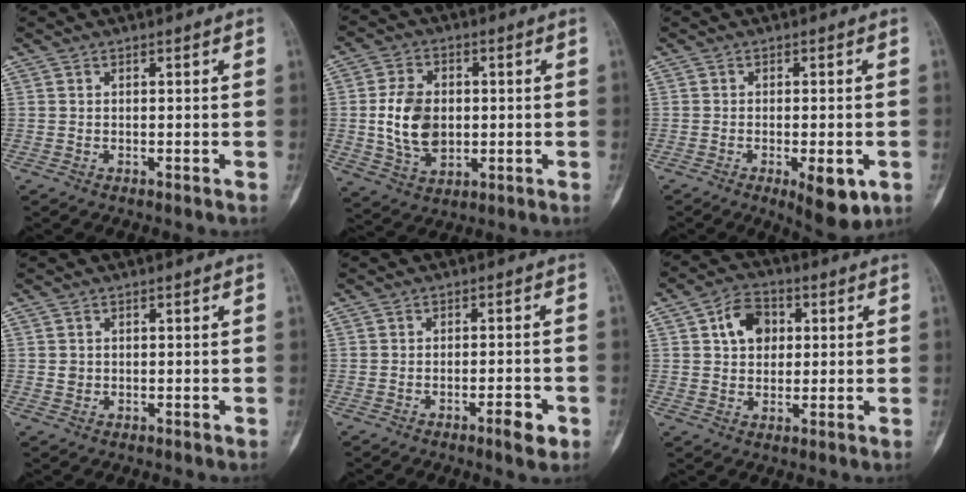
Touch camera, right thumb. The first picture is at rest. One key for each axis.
{"total": 10.9, "fx": 0.0, "fy": 7.7, "fz": 7.7, "tx": -0.124, "ty": -0.001, "tz": 0.004}
{"total": 7.8, "fx": -2.8, "fy": 2.8, "fz": 6.7, "tx": -0.081, "ty": -0.005, "tz": -0.031}
{"total": 1.1, "fx": 0.1, "fy": 1.0, "fz": 0.4, "tx": -0.004, "ty": 0.002, "tz": 0.004}
{"total": 4.0, "fx": -2.1, "fy": 1.0, "fz": 3.3, "tx": -0.045, "ty": 0.011, "tz": -0.030}
{"total": 8.0, "fx": 2.0, "fy": 5.9, "fz": 5.0, "tx": -0.056, "ty": 0.006, "tz": 0.029}